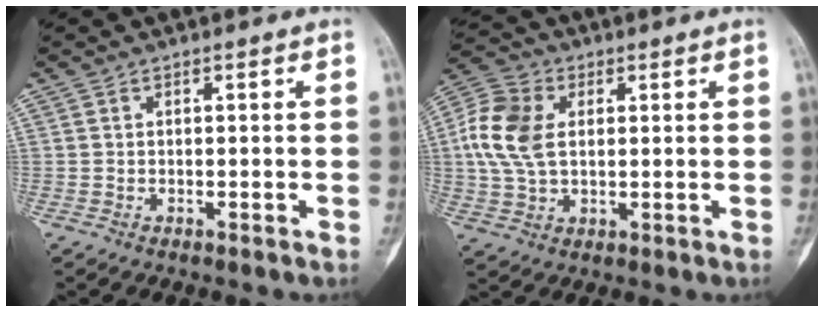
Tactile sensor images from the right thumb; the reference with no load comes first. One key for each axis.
{"total": 11.2, "fx": 1.7, "fy": 7.5, "fz": 8.2, "tx": -0.169, "ty": 0.013, "tz": 0.028}